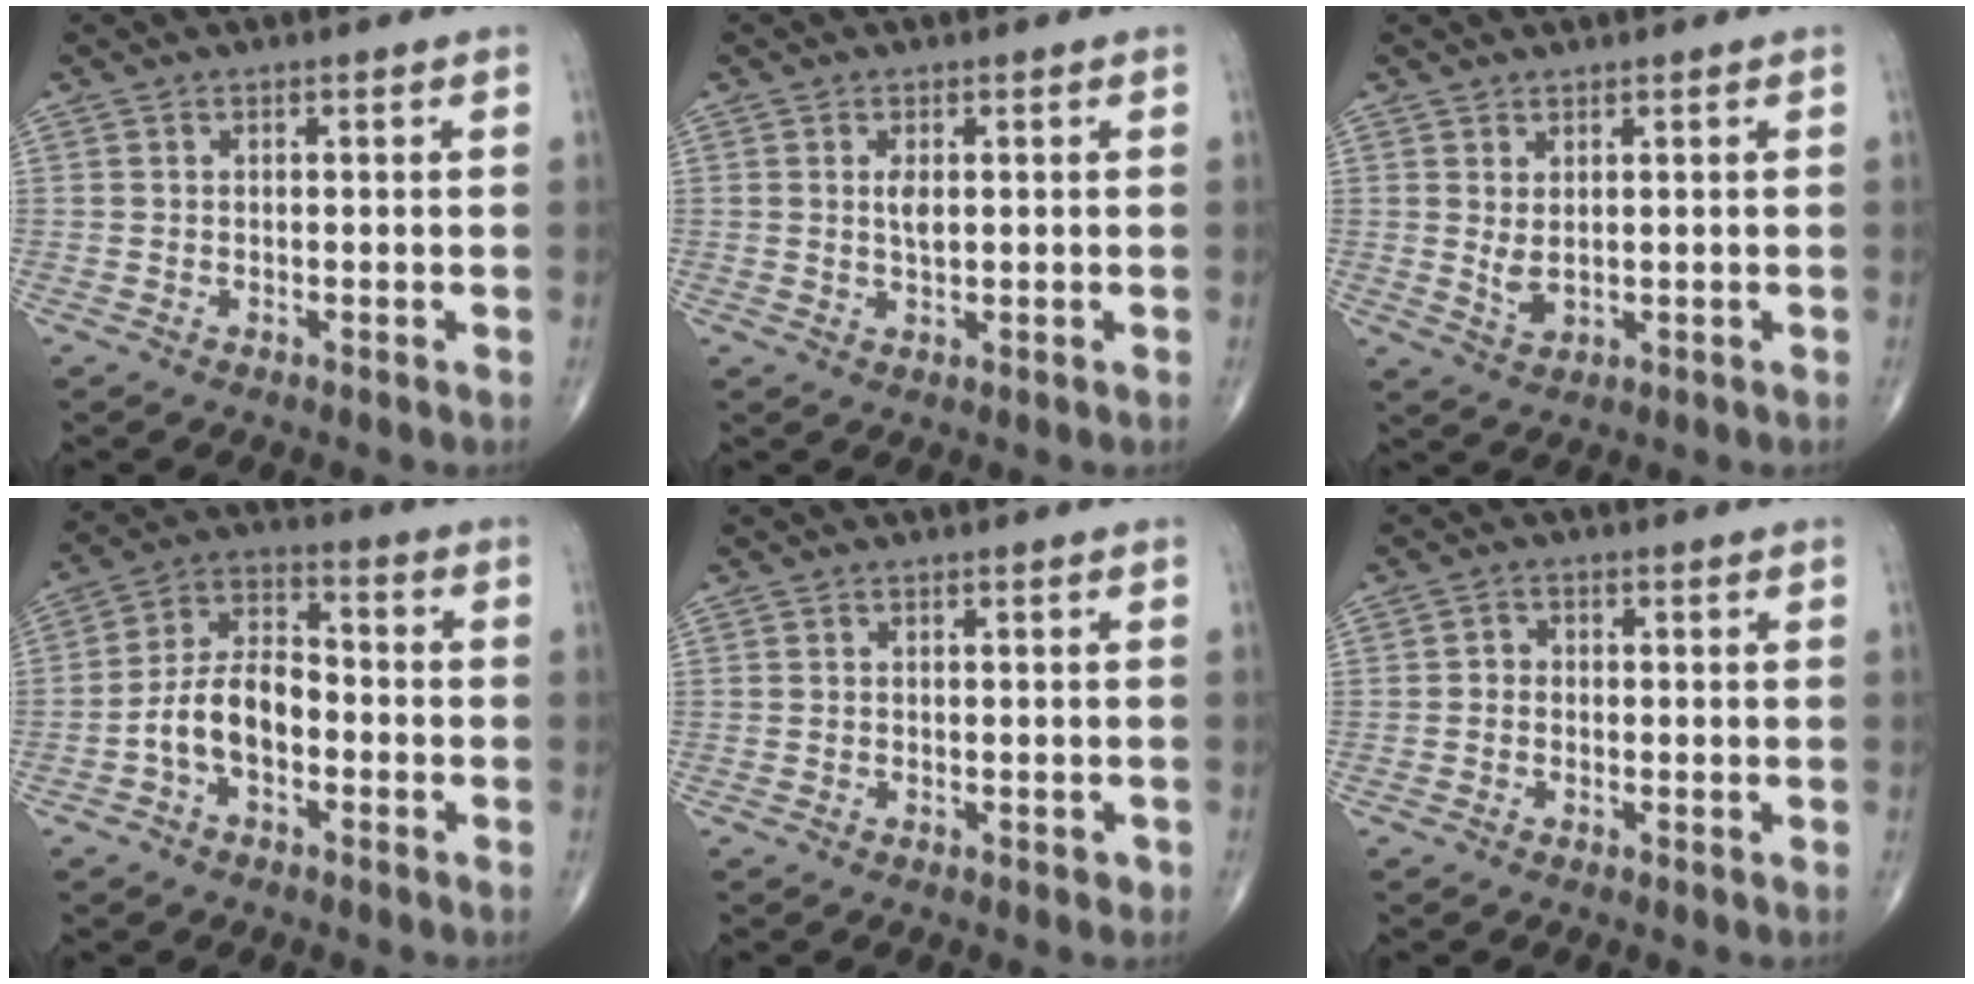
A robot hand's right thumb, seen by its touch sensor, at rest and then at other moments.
{"total": 2.2, "force": [0.5, 0.9, 1.9], "torque": [-0.032, -0.006, 0.009]}
{"total": 2.6, "force": [0.7, 1.2, 2.2], "torque": [-0.039, -0.012, 0.020]}
{"total": 9.8, "force": [-2.9, 5.7, 7.3], "torque": [-0.130, 0.043, -0.064]}
{"total": 0.8, "force": [-0.5, 0.5, 0.4], "torque": [-0.004, 0.001, -0.007]}
{"total": 1.6, "force": [-0.5, 1.4, 0.7], "torque": [-0.001, 0.006, -0.016]}